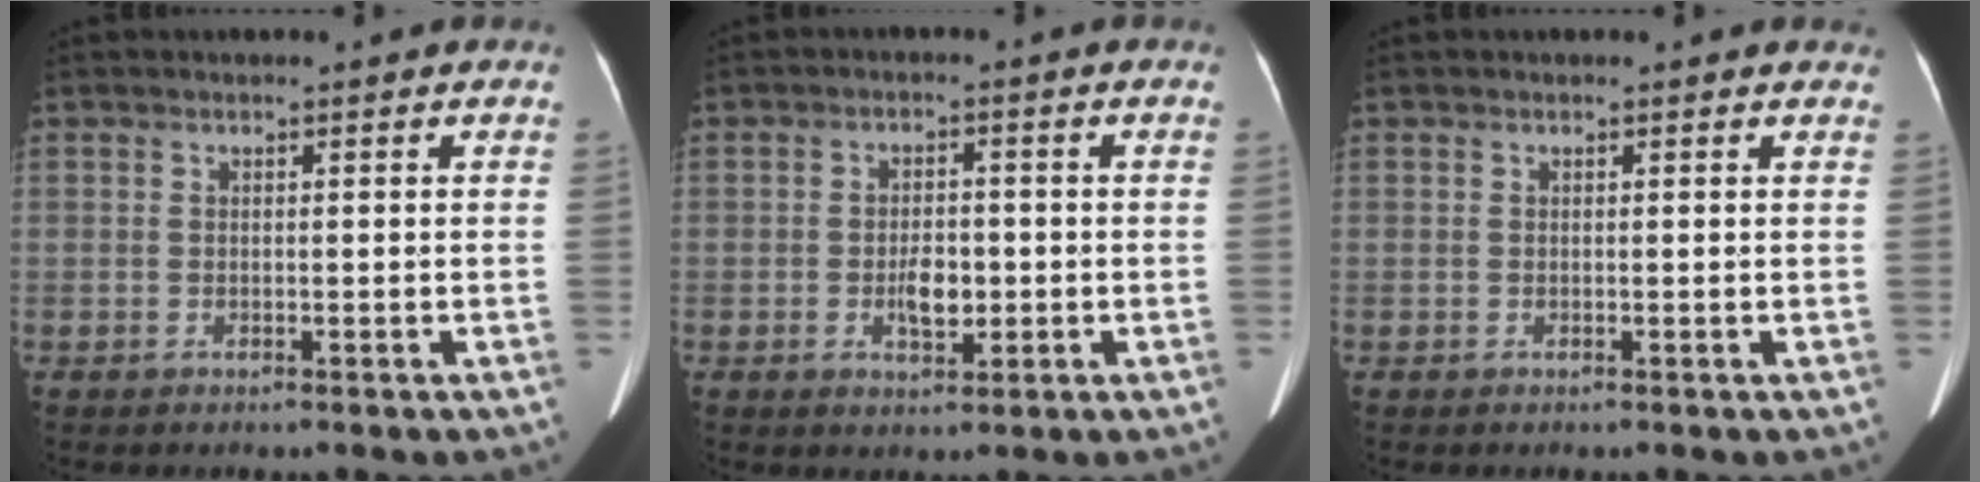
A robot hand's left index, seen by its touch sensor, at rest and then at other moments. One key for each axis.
{"total": 4.1, "fx": -1.0, "fy": 2.1, "fz": 3.4, "tx": -0.059, "ty": 0.004, "tz": -0.010}
{"total": 1.3, "fx": 1.2, "fy": 0.5, "fz": 0.2, "tx": -0.009, "ty": -0.003, "tz": 0.000}